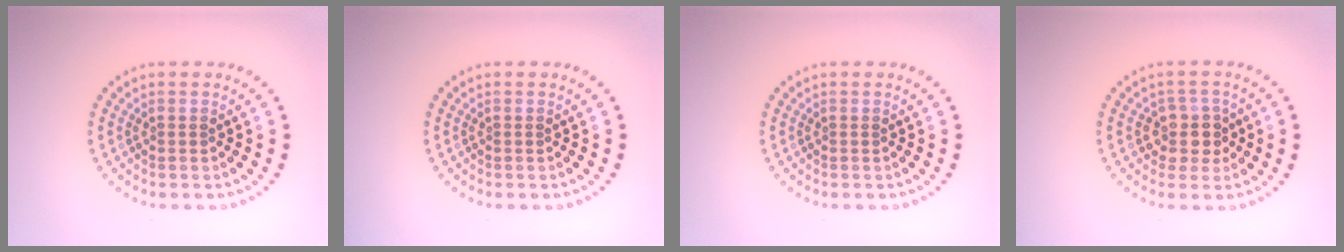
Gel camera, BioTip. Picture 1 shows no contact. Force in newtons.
{"total": 0.0}
{"total": 0.0}
{"total": 2.9, "press": 2.4, "slide": 1.5}